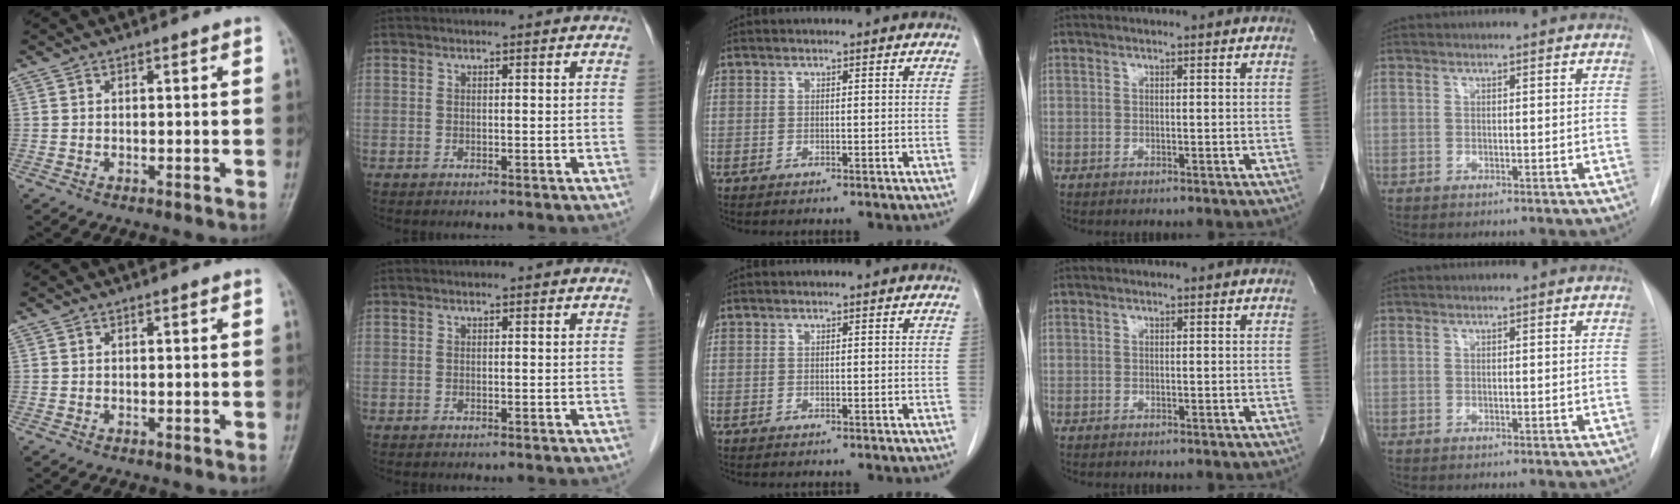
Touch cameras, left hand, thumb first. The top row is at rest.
{}